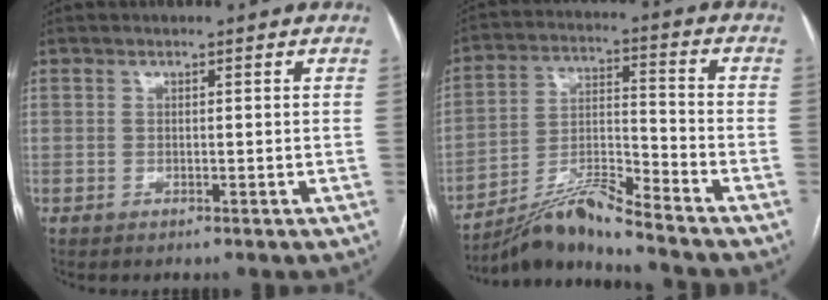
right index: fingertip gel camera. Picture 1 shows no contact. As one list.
[{"total": 10.1, "force": [-9.2, -1.2, 3.9], "torque": [-0.080, 0.002, -0.168]}]